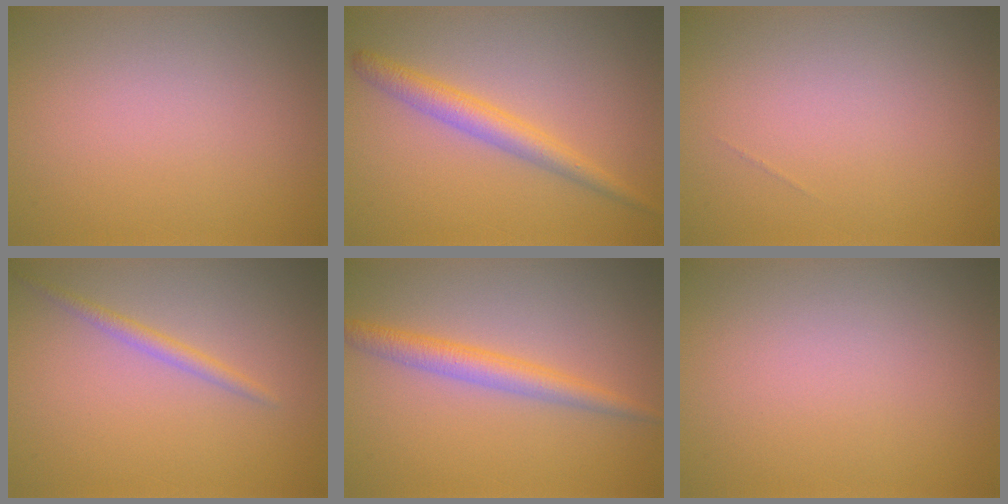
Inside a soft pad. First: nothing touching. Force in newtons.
{"total": 2.9, "press": 2.9, "slide": 0.0}
{"total": 0.0}
{"total": 1.4, "press": 1.4, "slide": 0.1}
{"total": 2.9, "press": 2.9, "slide": 0.1}
{"total": 0.0}